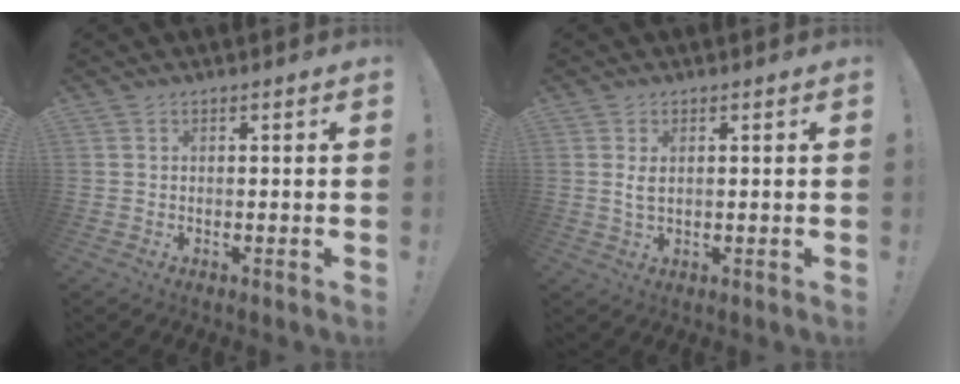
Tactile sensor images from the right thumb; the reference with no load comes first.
{"total": 2.7, "force": [0.9, 1.5, 2.1], "torque": [-0.026, -0.003, 0.013]}